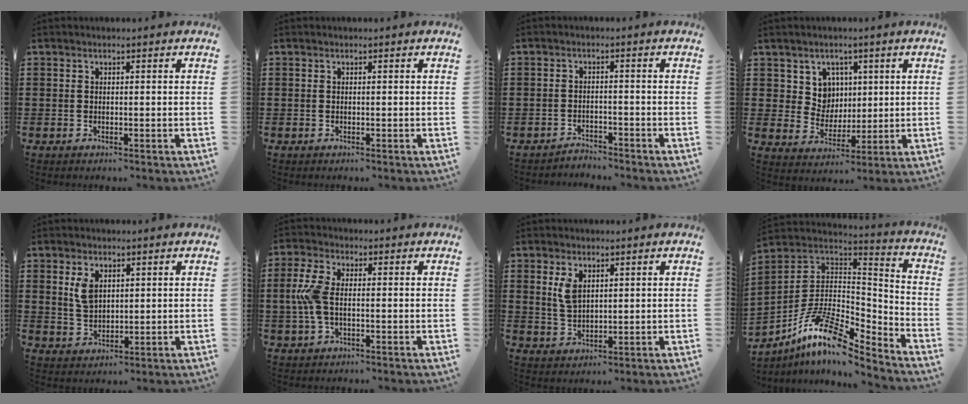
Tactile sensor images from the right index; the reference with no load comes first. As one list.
[{"total": 0.0}, {"total": 2.2, "force": [-2.2, 0.0, -0.2], "torque": [-0.004, 0.002, -0.049]}, {"total": 6.3, "force": [2.3, 5.5, 1.9], "torque": [-0.057, 0.011, 0.042]}, {"total": 4.2, "force": [1.7, 2.5, 2.8], "torque": [-0.065, 0.008, 0.031]}, {"total": 6.2, "force": [-0.3, 3.0, 5.4], "torque": [-0.143, -0.006, -0.017]}, {"total": 3.9, "force": [1.7, 2.1, 2.9], "torque": [-0.064, 0.006, 0.030]}, {"total": 12.8, "force": [-7.5, 4.4, 9.3], "torque": [-0.199, 0.004, -0.145]}]